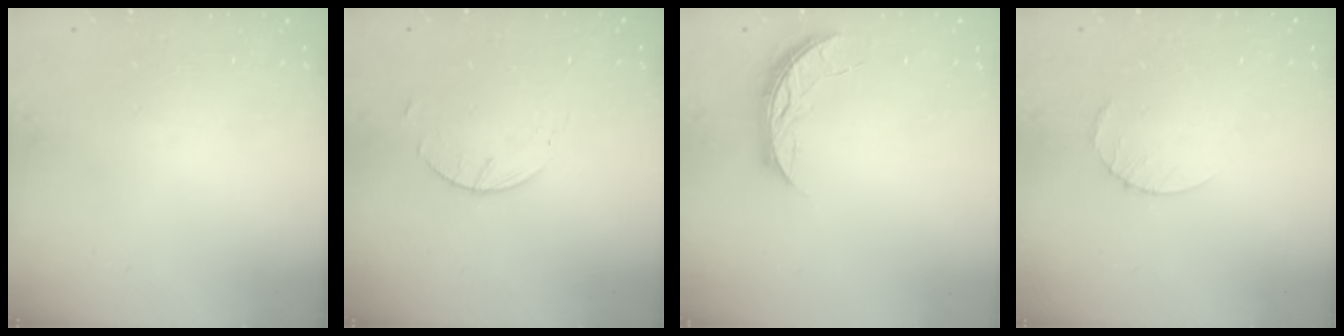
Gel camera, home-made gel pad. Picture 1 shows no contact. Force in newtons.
{"total": 3.0, "press": 3.0, "slide": 0.4}
{"total": 6.1, "press": 6.1, "slide": 0.4}
{"total": 2.5, "press": 2.5, "slide": 0.3}